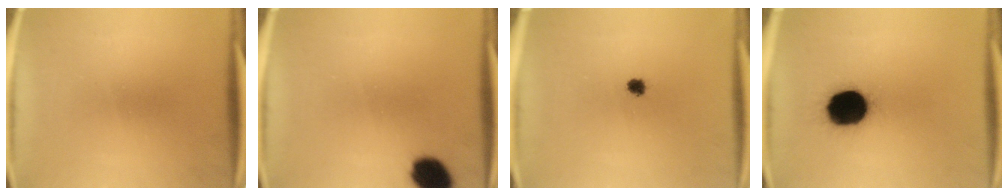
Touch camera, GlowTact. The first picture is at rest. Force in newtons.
{"total": 8.7}
{"total": 2.1}
{"total": 16.8}